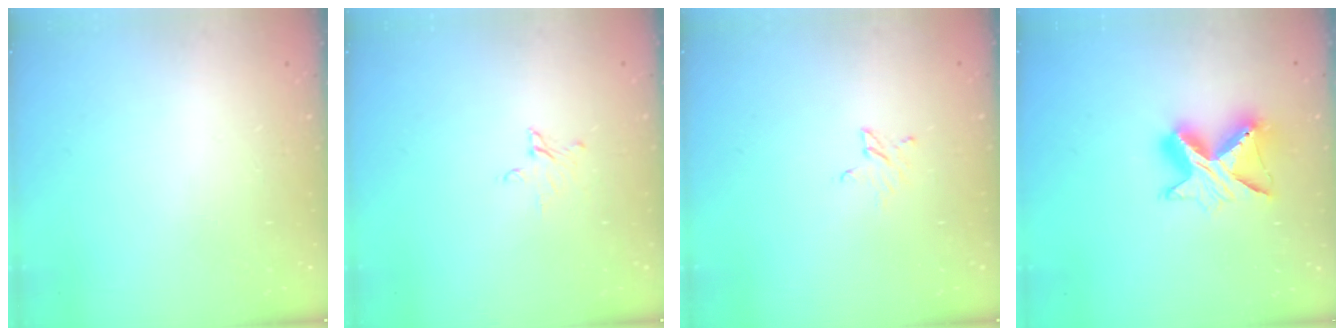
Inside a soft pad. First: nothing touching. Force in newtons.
{"total": 3.2, "press": 3.2, "slide": 0.2}
{"total": 3.2, "press": 3.2, "slide": 0.3}
{"total": 10.3, "press": 10.3, "slide": 1.0}